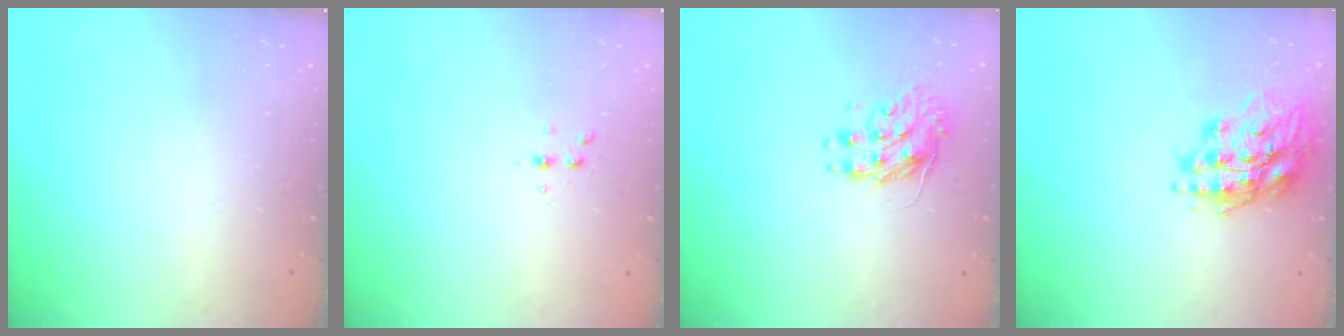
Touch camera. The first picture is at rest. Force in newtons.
{"total": 3.1, "press": 3.1, "slide": 0.5}
{"total": 8.9, "press": 8.9, "slide": 0.3}
{"total": 17.6, "press": 17.4, "slide": 2.6}